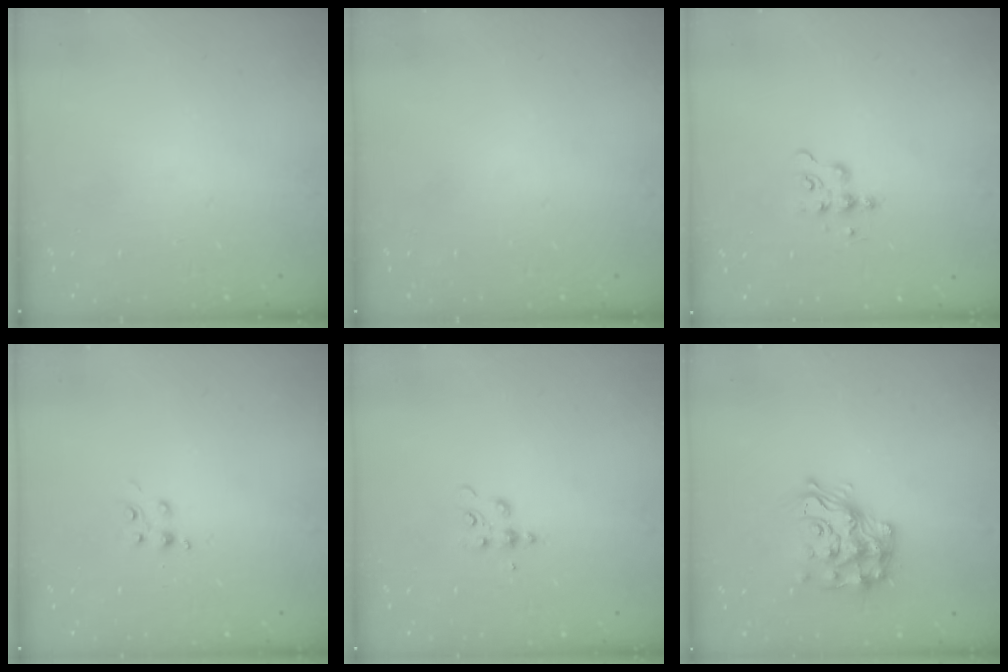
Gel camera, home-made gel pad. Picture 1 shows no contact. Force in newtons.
{"total": 0.0}
{"total": 7.2, "press": 7.2, "slide": 0.8}
{"total": 4.9, "press": 4.9, "slide": 0.7}
{"total": 4.6, "press": 4.6, "slide": 0.6}
{"total": 16.0, "press": 16.0, "slide": 1.0}